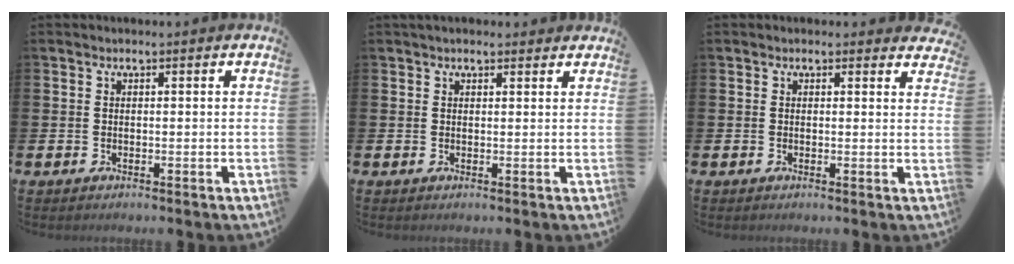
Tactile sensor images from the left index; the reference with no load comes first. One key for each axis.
{"total": 1.3, "fx": 1.2, "fy": 0.4, "fz": 0.3, "tx": 0.005, "ty": 0.000, "tz": 0.018}
{"total": 1.0, "fx": 0.9, "fy": 0.4, "fz": 0.0, "tx": 0.003, "ty": 0.000, "tz": 0.015}